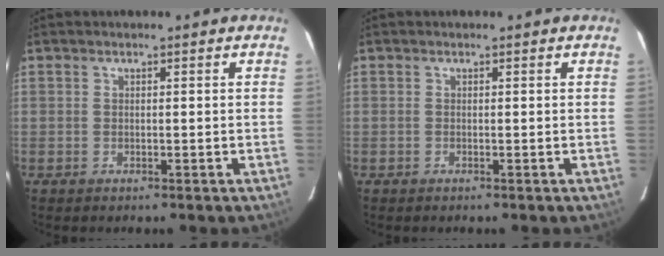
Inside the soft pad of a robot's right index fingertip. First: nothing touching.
{"total": 0.0}